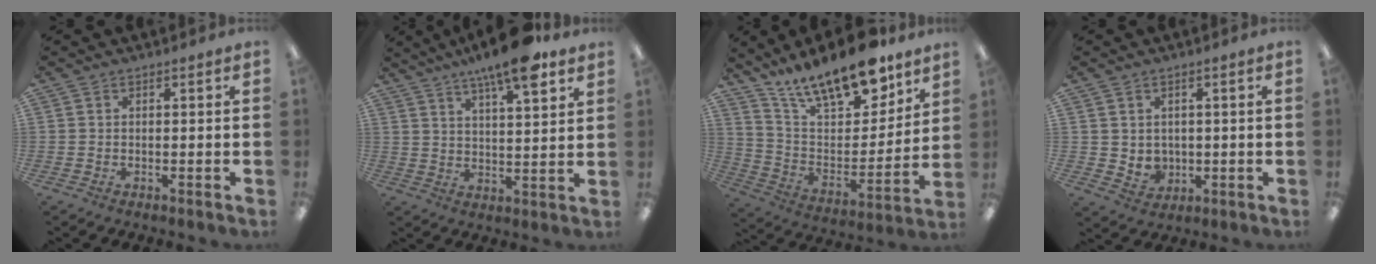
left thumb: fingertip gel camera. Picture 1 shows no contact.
{"total": 12.0, "force": [8.8, 2.6, 7.7], "torque": [-0.120, -0.045, 0.147]}
{"total": 18.1, "force": [15.0, 5.8, 8.3], "torque": [-0.149, -0.107, 0.263]}
{"total": 3.8, "force": [1.5, 3.4, 0.8], "torque": [-0.007, -0.009, 0.029]}